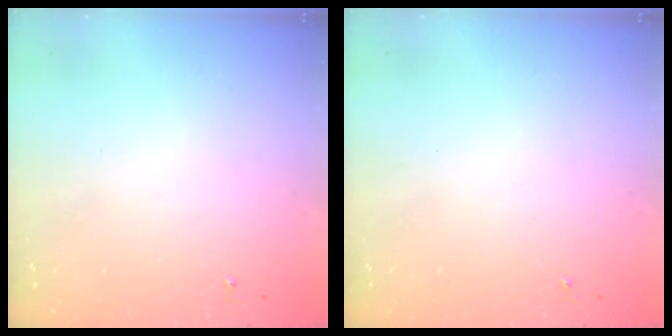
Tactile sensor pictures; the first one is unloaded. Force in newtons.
{"total": 0.0}